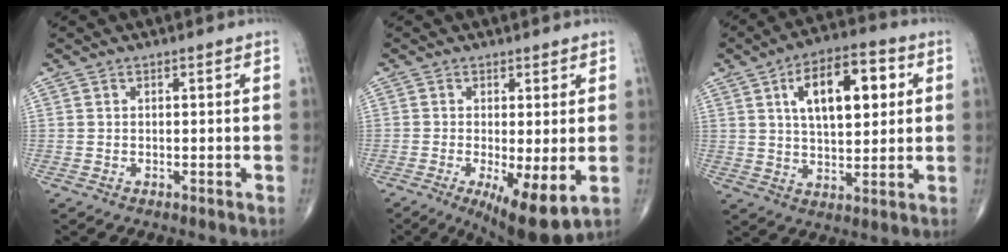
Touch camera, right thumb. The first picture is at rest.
{"total": 9.8, "force": [-2.5, 2.7, 9.0], "torque": [-0.147, -0.025, -0.034]}
{"total": 14.3, "force": [4.3, 6.9, 11.8], "torque": [-0.160, 0.004, 0.067]}